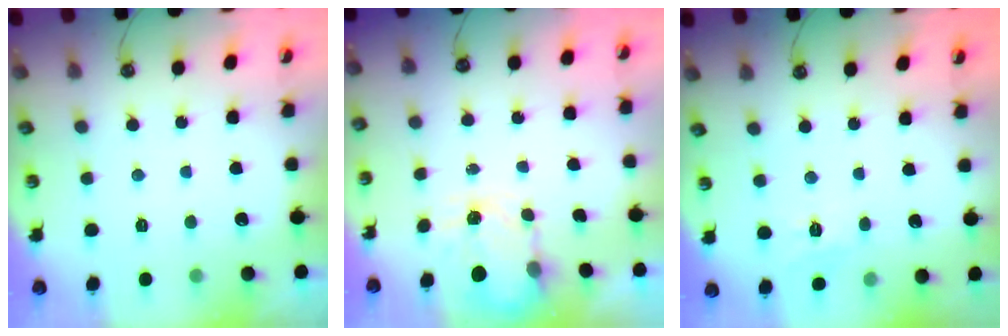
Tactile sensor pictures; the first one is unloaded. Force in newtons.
{"total": 3.8, "press": 3.7, "slide": 0.5}
{"total": 4.8, "press": 4.8, "slide": 0.3}